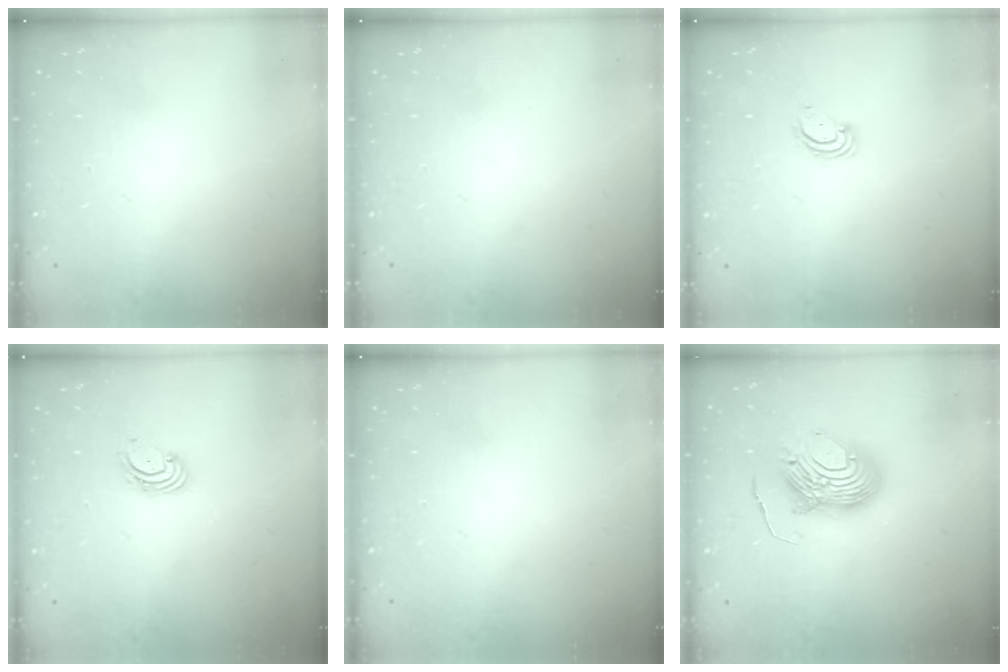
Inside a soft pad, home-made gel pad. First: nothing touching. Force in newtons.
{"total": 0.0}
{"total": 2.9, "press": 2.9, "slide": 0.3}
{"total": 1.8, "press": 1.7, "slide": 0.7}
{"total": 0.0}
{"total": 12.1, "press": 12.0, "slide": 1.2}